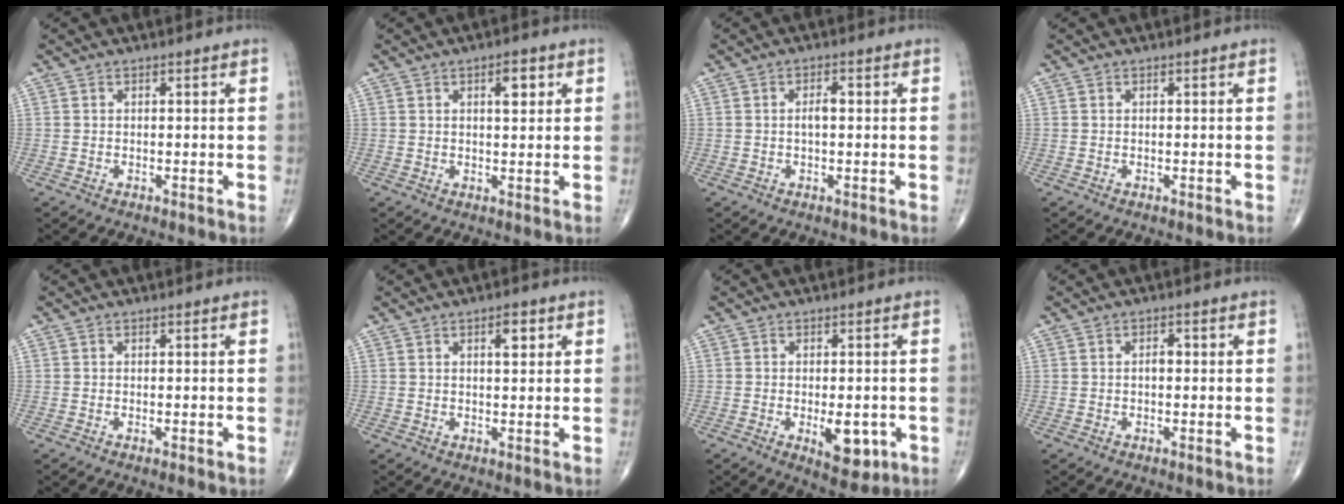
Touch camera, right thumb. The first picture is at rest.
{"total": 4.0, "force": [1.6, 1.6, 3.3], "torque": [-0.039, -0.005, 0.021]}
{"total": 2.4, "force": [0.2, 0.9, 2.2], "torque": [-0.042, 0.007, 0.002]}
{"total": 0.0}
{"total": 0.7, "force": [-0.3, 0.1, 0.6], "torque": [-0.009, -0.003, -0.003]}
{"total": 3.4, "force": [1.4, 1.3, 2.8], "torque": [-0.034, -0.004, 0.019]}
{"total": 7.4, "force": [-2.1, 3.5, 6.2], "torque": [-0.067, -0.007, -0.017]}
{"total": 1.6, "force": [0.1, 0.8, 1.4], "torque": [-0.021, 0.004, -0.001]}